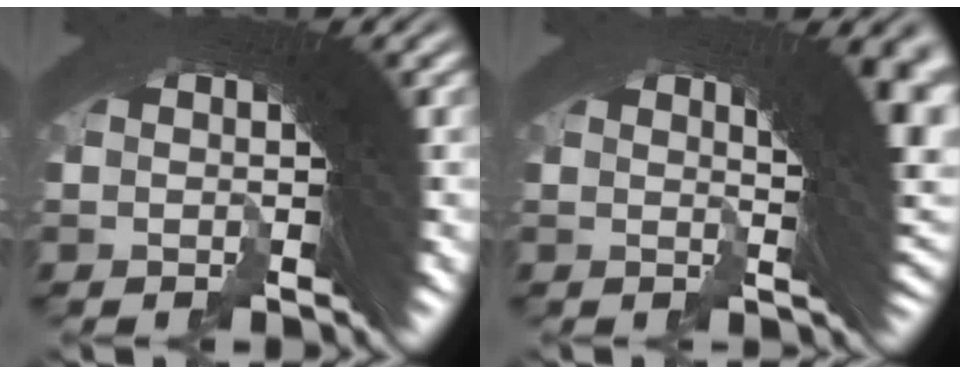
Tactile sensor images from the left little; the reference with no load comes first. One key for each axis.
{"total": 5.8, "fx": 2.0, "fy": 0.8, "fz": 5.4, "tx": -0.037, "ty": 0.017, "tz": 0.023}